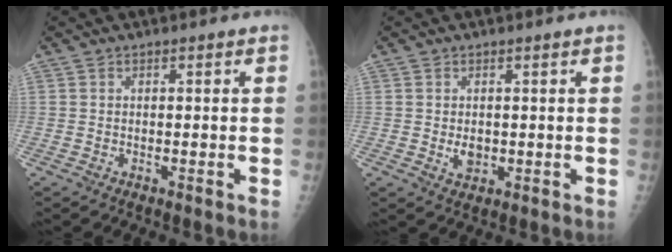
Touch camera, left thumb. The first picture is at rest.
{"total": 2.4, "force": [0.0, 1.8, 1.7], "torque": [-0.023, -0.004, 0.007]}